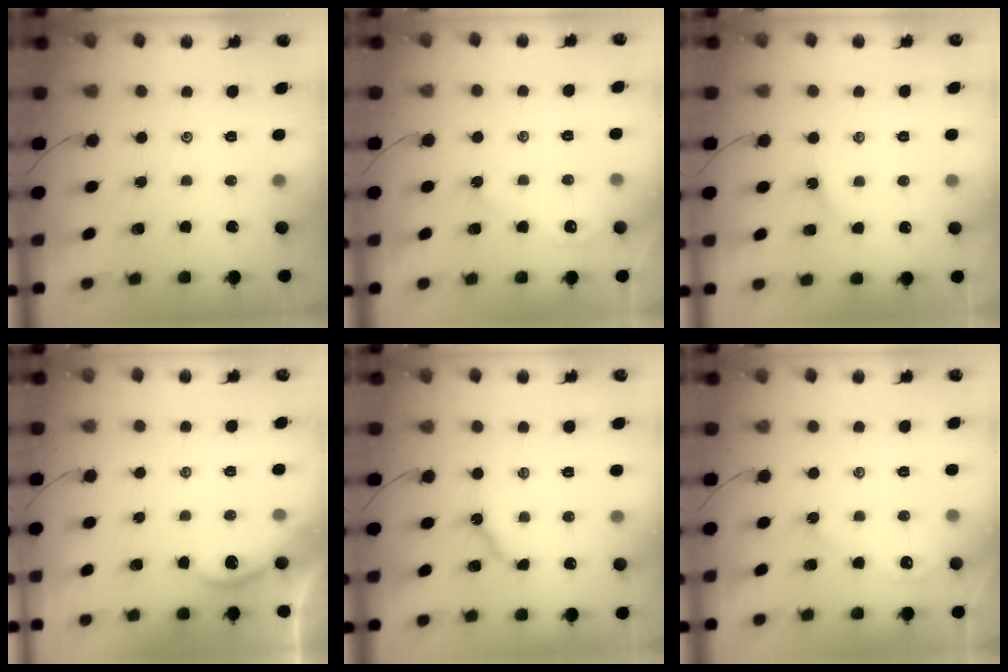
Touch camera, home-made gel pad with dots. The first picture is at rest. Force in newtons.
{"total": 3.6, "press": 3.6, "slide": 0.3}
{"total": 1.9, "press": 1.8, "slide": 0.3}
{"total": 2.9, "press": 2.9, "slide": 0.1}
{"total": 7.4, "press": 7.3, "slide": 0.7}
{"total": 3.6, "press": 3.6, "slide": 0.3}